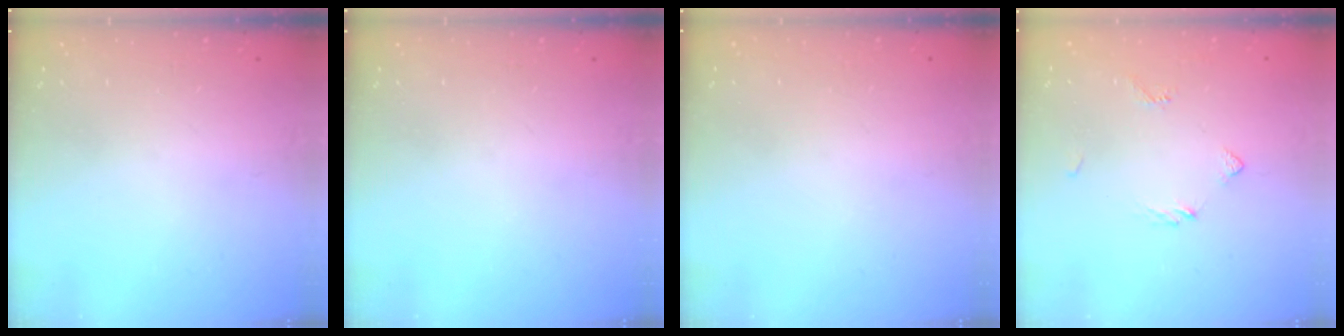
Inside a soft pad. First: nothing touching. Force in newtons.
{"total": 0.0}
{"total": 1.9, "press": 1.9, "slide": 0.1}
{"total": 3.4, "press": 3.3, "slide": 0.6}